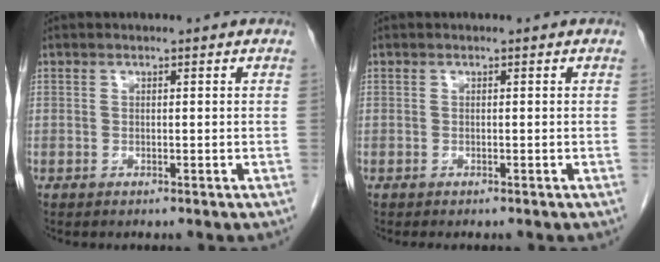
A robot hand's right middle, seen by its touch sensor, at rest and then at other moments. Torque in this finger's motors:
{"motor_torque": [0.16, -0.11, -0.03, 0.00]}